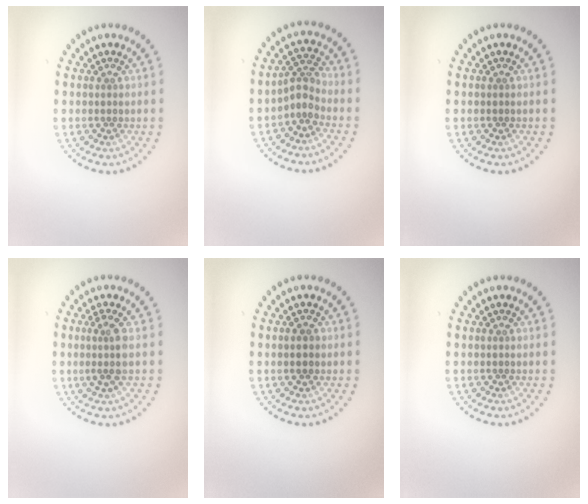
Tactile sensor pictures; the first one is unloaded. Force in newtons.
{"total": 2.3, "press": 1.7, "slide": 1.6}
{"total": 0.0}
{"total": 2.1, "press": 1.7, "slide": 1.3}
{"total": 1.8, "press": 1.8, "slide": 0.1}
{"total": 0.0}